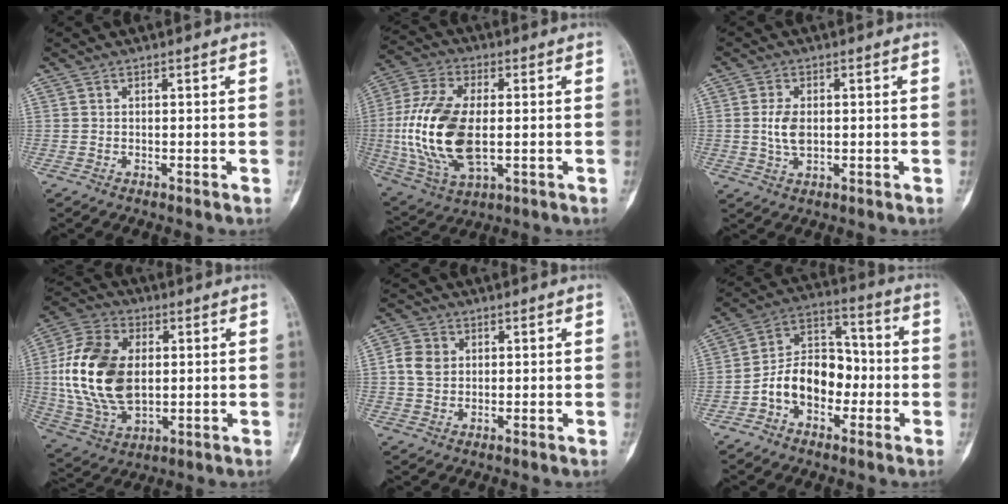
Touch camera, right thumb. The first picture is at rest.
{"total": 19.2, "force": [-0.8, 10.1, 16.3], "torque": [-0.345, -0.004, -0.007]}
{"total": 4.8, "force": [0.2, 2.9, 3.9], "torque": [-0.077, -0.002, 0.006]}
{"total": 19.9, "force": [1.4, 12.5, 15.4], "torque": [-0.301, -0.003, 0.034]}
{"total": 5.0, "force": [0.8, 4.2, 2.6], "torque": [-0.040, 0.004, 0.013]}
{"total": 12.9, "force": [-3.4, 9.1, 8.5], "torque": [-0.114, 0.050, -0.069]}